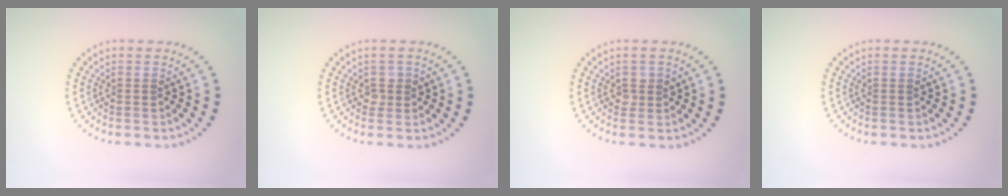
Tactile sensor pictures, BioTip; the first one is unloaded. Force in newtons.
{"total": 1.1, "press": 1.1, "slide": 0.4}
{"total": 1.1, "press": 1.1, "slide": 0.2}
{"total": 0.0}